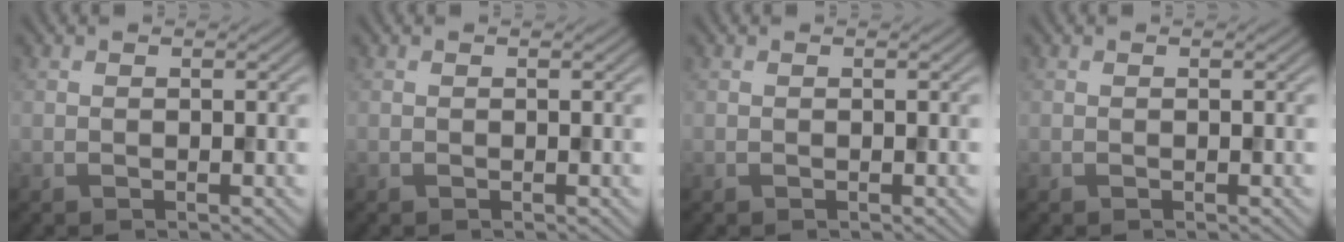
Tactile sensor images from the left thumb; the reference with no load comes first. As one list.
[{"total": 0.0}, {"total": 0.0}, {"total": 0.0}]